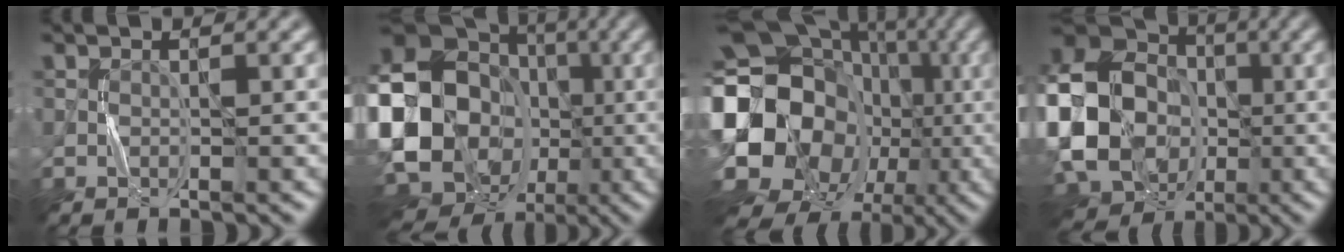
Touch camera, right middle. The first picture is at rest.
{"total": 24.8, "force": [-5.2, 21.4, 11.3], "torque": [-0.223, 0.023, -0.143]}
{"total": 21.7, "force": [-3.8, 18.4, 10.9], "torque": [-0.205, -0.009, -0.092]}
{"total": 22.3, "force": [-4.0, 19.1, 10.8], "torque": [-0.239, -0.002, -0.117]}